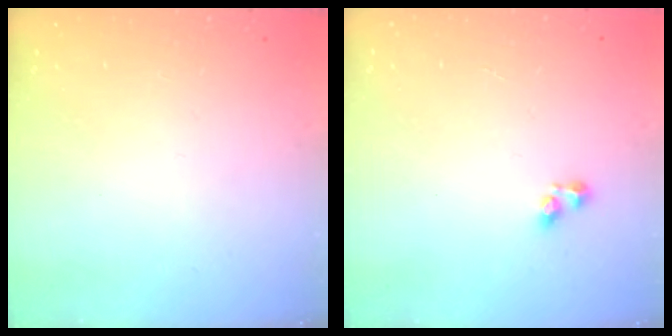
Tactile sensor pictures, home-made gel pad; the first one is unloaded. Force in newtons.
{"total": 3.1, "press": 3.1, "slide": 0.5}